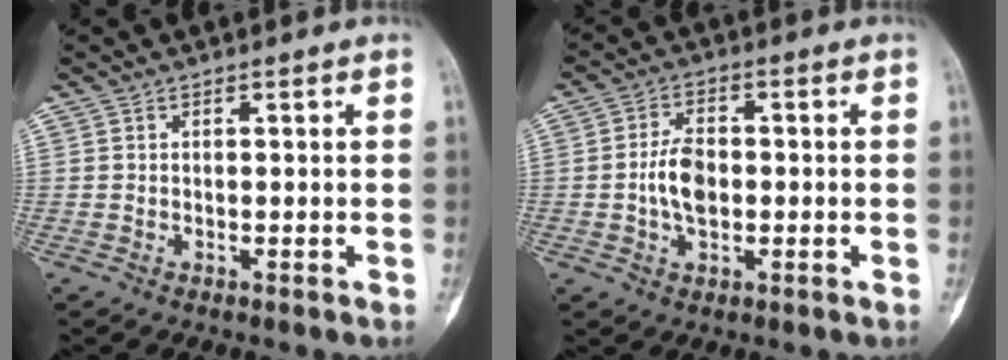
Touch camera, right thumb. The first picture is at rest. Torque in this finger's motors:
{"motor_torque": [-0.11, 0.15, 0.06, -0.06, 0.02]}